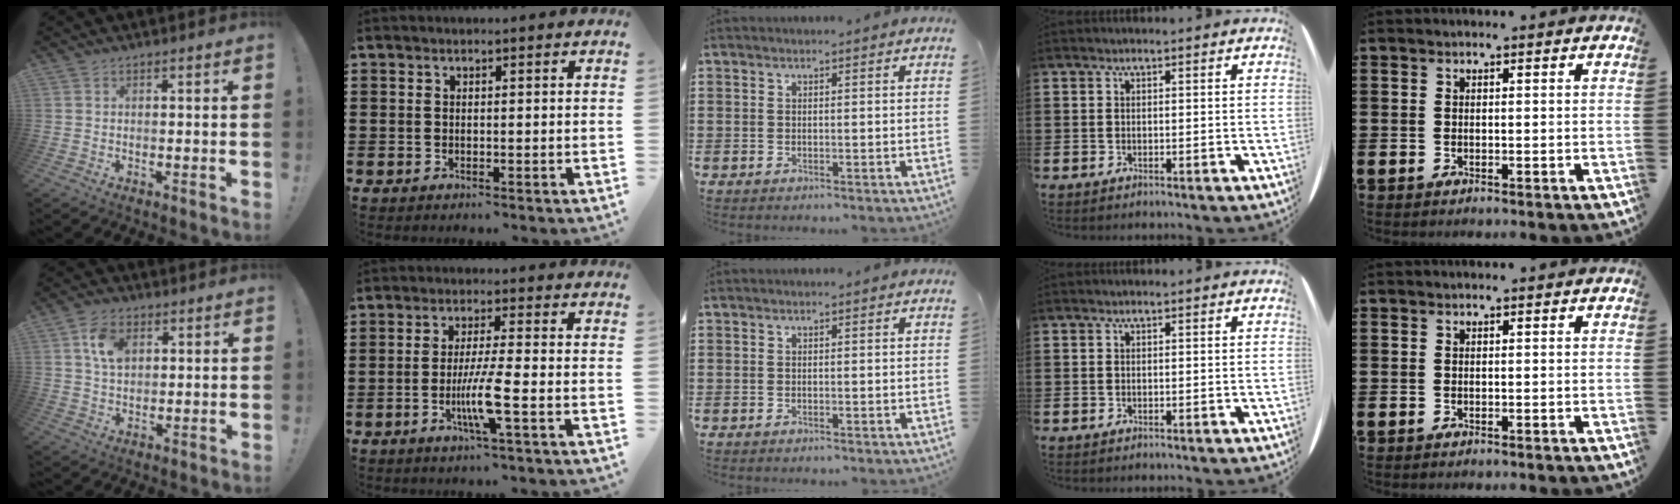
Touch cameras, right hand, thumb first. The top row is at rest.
{"thumb": {"total": 8.0, "force": [2.9, 5.5, 5.0], "torque": [-0.082, 0.002, 0.056]}, "index": {"total": 6.6, "force": [-2.2, -0.1, 6.2], "torque": [-0.125, -0.019, -0.045]}}